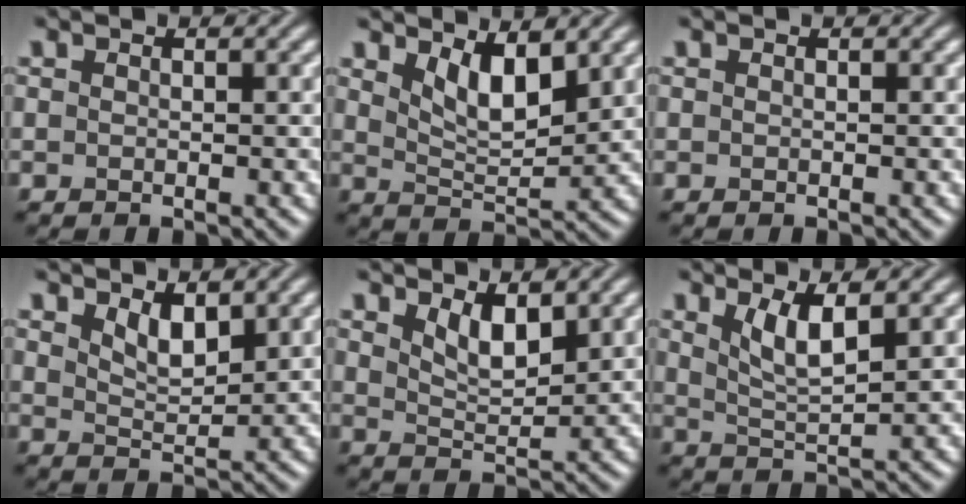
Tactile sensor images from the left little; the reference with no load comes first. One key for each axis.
{"total": 4.2, "fx": 2.3, "fy": 1.7, "fz": 3.2, "tx": -0.063, "ty": -0.010, "tz": 0.041}
{"total": 0.0}
{"total": 2.7, "fx": 1.6, "fy": 1.0, "fz": 1.8, "tx": -0.036, "ty": -0.009, "tz": 0.033}
{"total": 3.1, "fx": 1.8, "fy": 1.2, "fz": 2.2, "tx": -0.045, "ty": -0.009, "tz": 0.036}
{"total": 3.4, "fx": 1.7, "fy": 0.9, "fz": 2.8, "tx": -0.057, "ty": -0.009, "tz": 0.037}